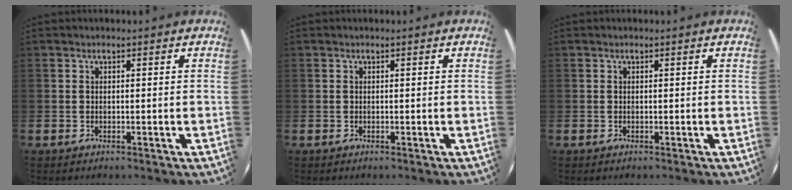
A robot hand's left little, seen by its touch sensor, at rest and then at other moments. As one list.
[{"total": 0.0}, {"total": 0.0}]